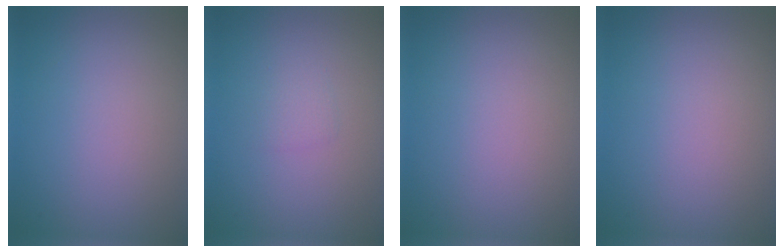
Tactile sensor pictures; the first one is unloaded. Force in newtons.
{"total": 0.9, "press": 0.9, "slide": 0.0}
{"total": 0.0}
{"total": 0.0}